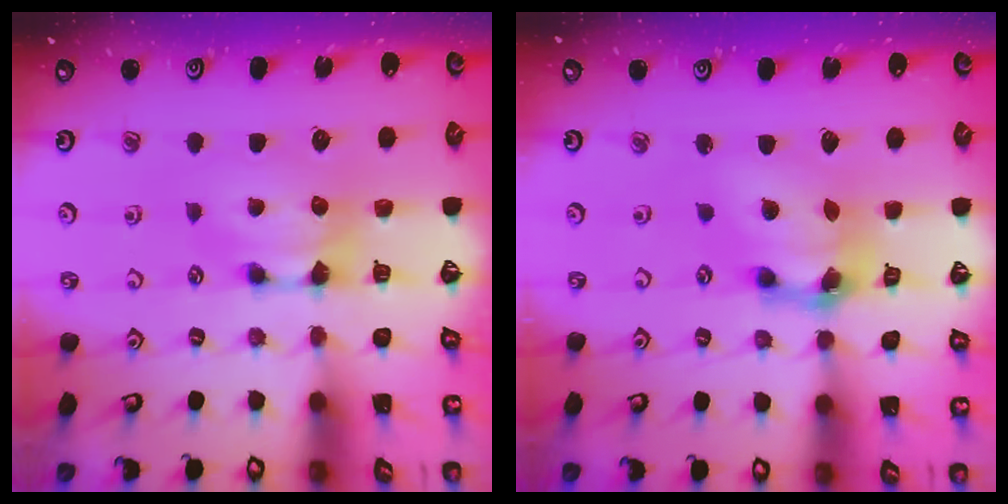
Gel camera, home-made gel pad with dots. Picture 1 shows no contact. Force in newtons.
{"total": 6.5, "press": 6.1, "slide": 2.1}